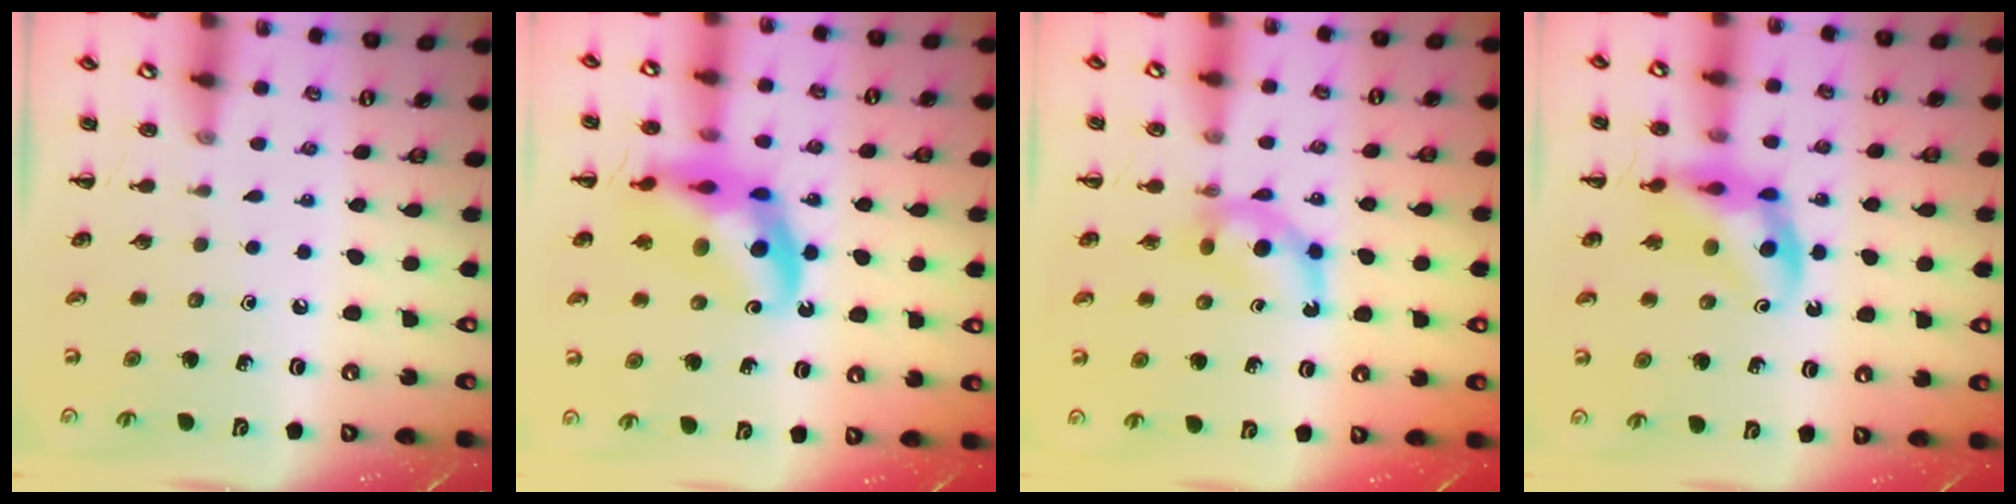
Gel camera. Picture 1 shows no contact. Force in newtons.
{"total": 16.2, "press": 15.7, "slide": 4.2}
{"total": 5.2, "press": 5.1, "slide": 1.0}
{"total": 11.0, "press": 10.5, "slide": 3.3}